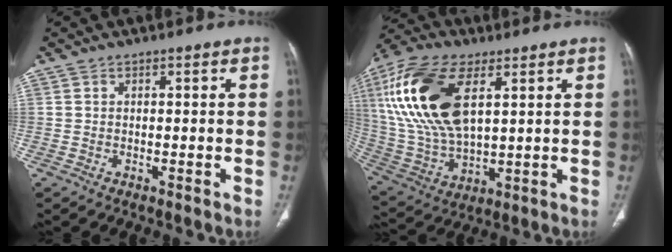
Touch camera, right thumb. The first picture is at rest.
{"total": 21.7, "force": [6.9, 10.8, 17.5], "torque": [-0.365, -0.012, 0.133]}